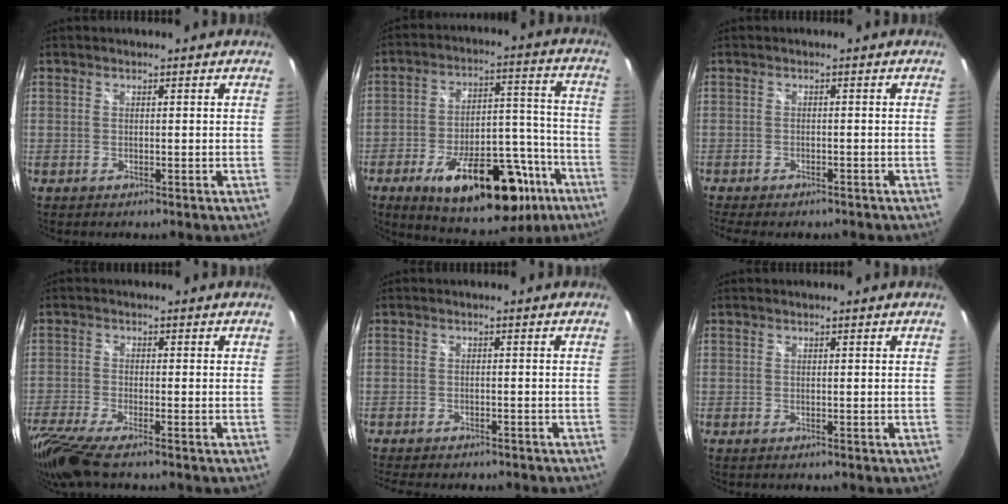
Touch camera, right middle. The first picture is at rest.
{"total": 24.4, "force": [-13.7, 11.0, 16.9], "torque": [-0.259, 0.016, -0.181]}
{"total": 6.3, "force": [-5.2, 2.1, 2.9], "torque": [-0.068, -0.024, -0.078]}
{"total": 10.5, "force": [-8.3, 1.0, 6.4], "torque": [-0.157, -0.048, -0.155]}
{"total": 7.0, "force": [-6.1, 1.9, 3.0], "torque": [-0.068, -0.020, -0.091]}
{"total": 0.0}